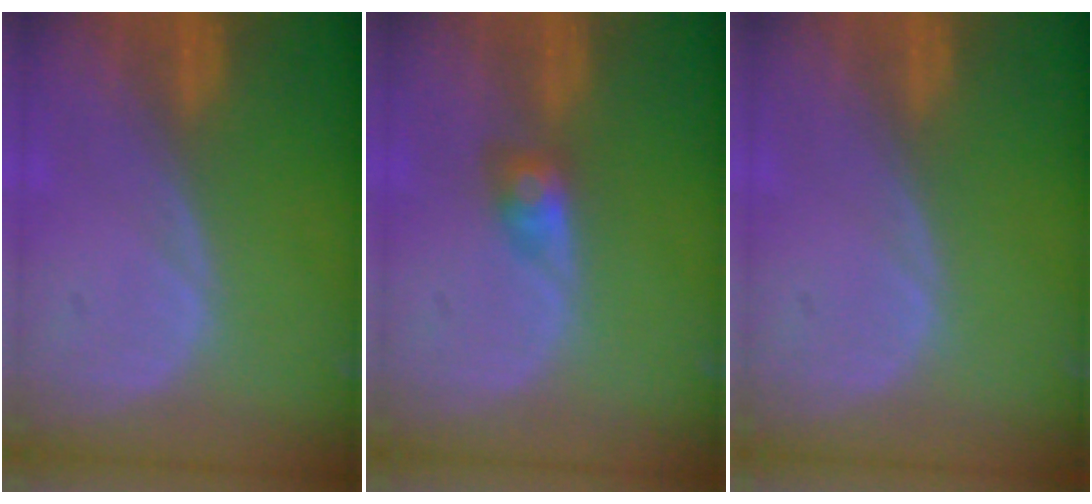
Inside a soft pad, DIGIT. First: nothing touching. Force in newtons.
{"total": 3.1, "press": 2.7, "slide": 1.4}
{"total": 0.0}